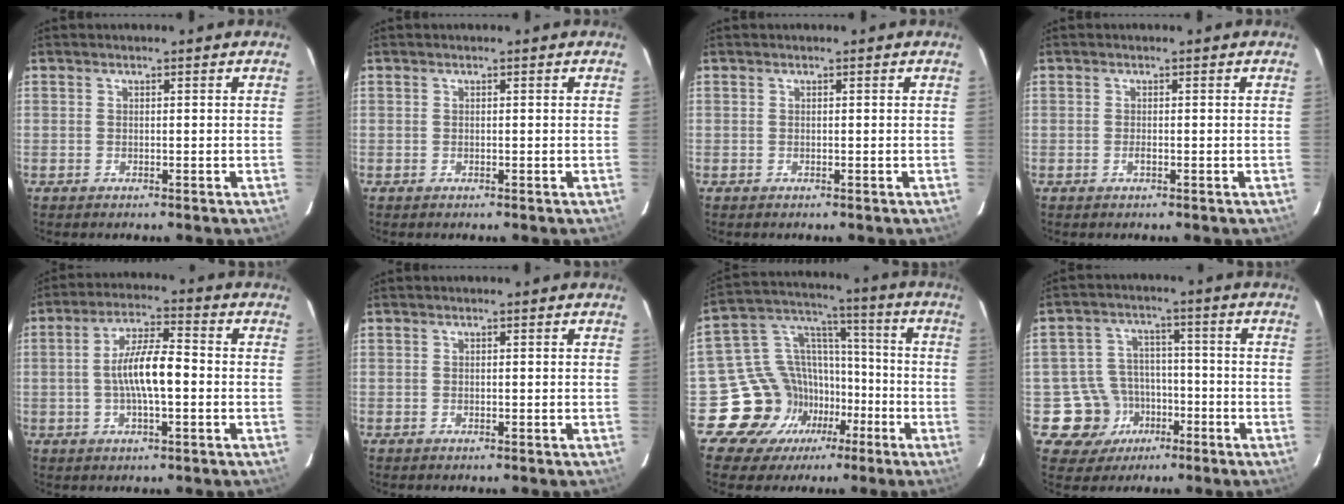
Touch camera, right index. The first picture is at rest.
{"total": 0.0}
{"total": 0.0}
{"total": 0.7, "force": [-0.4, 0.3, 0.5], "torque": [-0.011, 0.000, -0.007]}
{"total": 9.1, "force": [-1.1, 2.2, 8.7], "torque": [-0.163, 0.007, -0.019]}
{"total": 0.0}
{"total": 15.4, "force": [-8.6, 12.4, 2.8], "torque": [-0.068, 0.068, -0.141]}
{"total": 9.3, "force": [-4.3, 8.2, 0.8], "torque": [-0.037, 0.033, -0.056]}